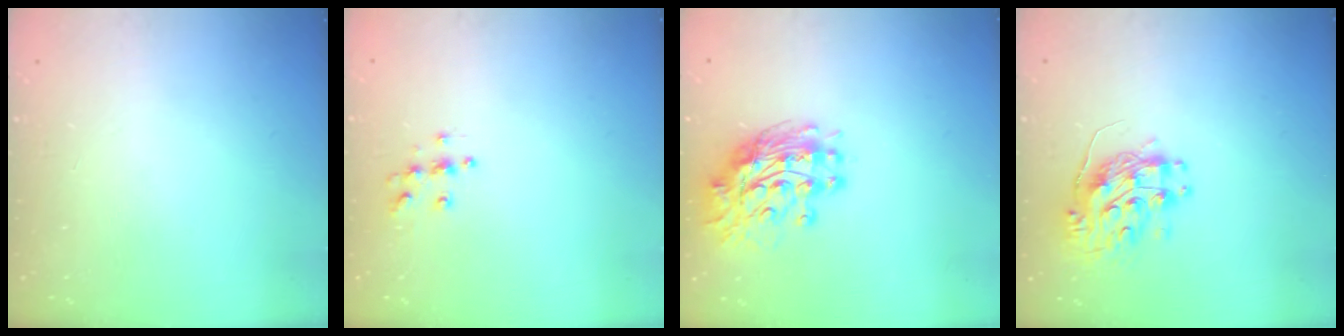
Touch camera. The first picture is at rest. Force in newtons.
{"total": 5.7, "press": 5.7, "slide": 0.5}
{"total": 12.3, "press": 12.2, "slide": 1.6}
{"total": 10.7, "press": 10.6, "slide": 1.2}